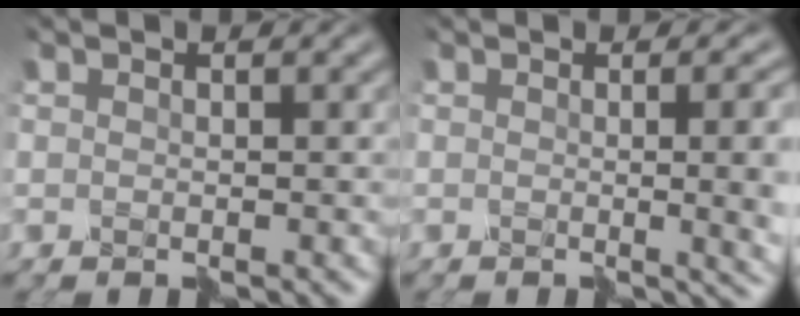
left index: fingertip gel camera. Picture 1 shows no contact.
{"total": 8.1, "force": [-0.2, 3.8, 7.2], "torque": [-0.045, -0.007, 0.016]}